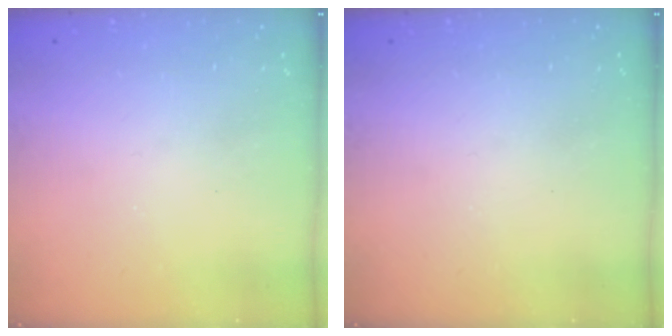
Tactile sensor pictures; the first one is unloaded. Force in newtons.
{"total": 0.0}